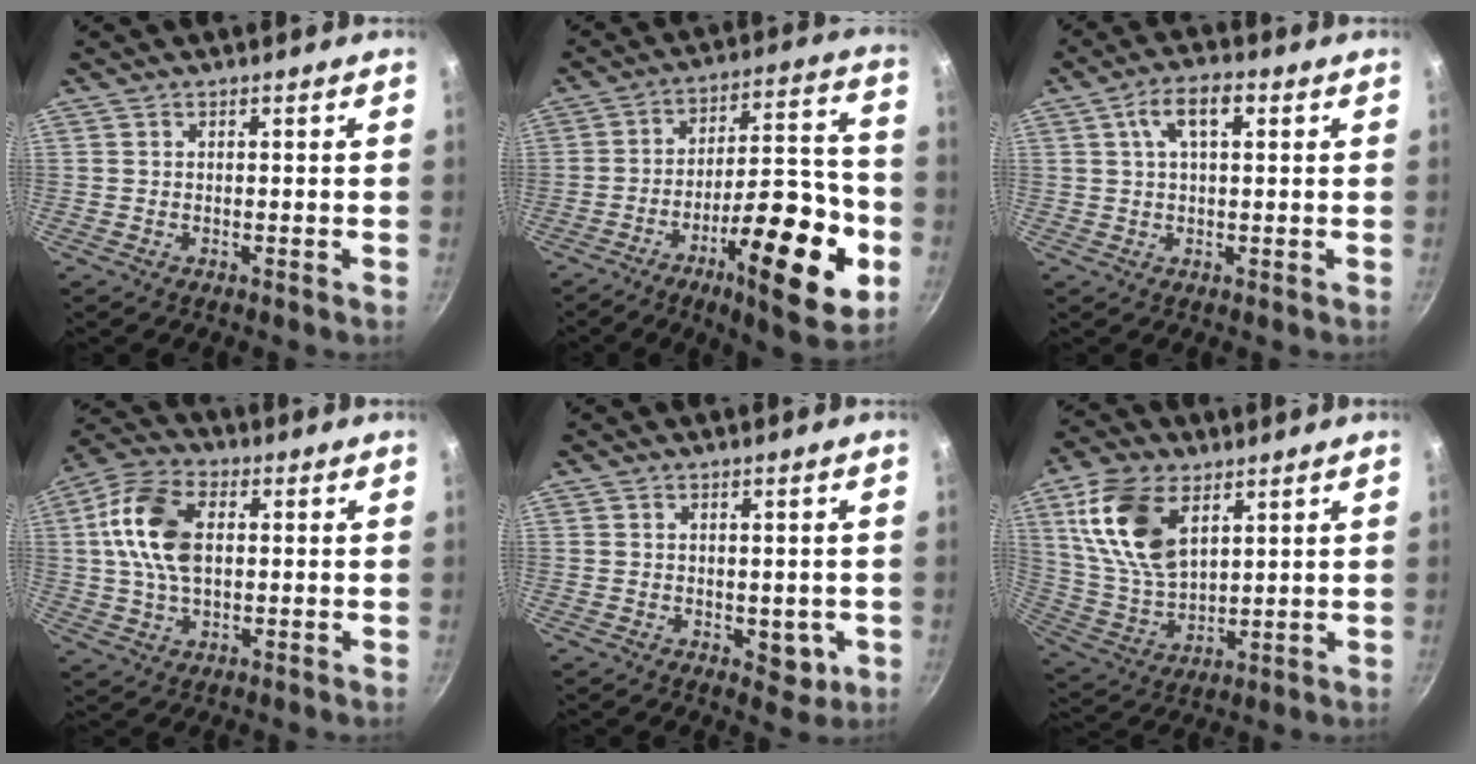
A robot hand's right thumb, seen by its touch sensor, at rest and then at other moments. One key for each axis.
{"total": 22.8, "fx": -8.7, "fy": 7.3, "fz": 19.8, "tx": -0.253, "ty": 0.046, "tz": -0.129}
{"total": 7.1, "fx": 2.3, "fy": 3.3, "fz": 5.9, "tx": -0.097, "ty": 0.014, "tz": 0.036}
{"total": 13.5, "fx": 2.0, "fy": 8.3, "fz": 10.4, "tx": -0.183, "ty": 0.017, "tz": 0.024}
{"total": 4.3, "fx": -0.5, "fy": 3.0, "fz": 3.1, "tx": -0.024, "ty": -0.005, "tz": -0.002}
{"total": 16.4, "fx": 6.8, "fy": 9.2, "fz": 11.7, "tx": -0.211, "ty": -0.020, "tz": 0.144}